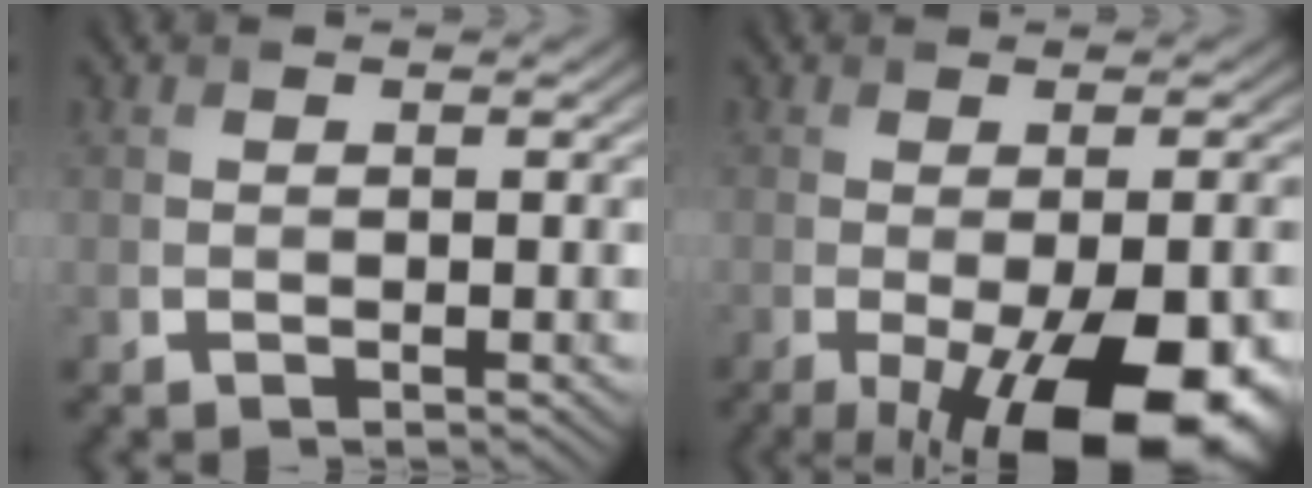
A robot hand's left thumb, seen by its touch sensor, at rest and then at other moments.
{"total": 15.8, "force": [-7.1, 6.0, 12.9], "torque": [-0.169, -0.033, -0.070]}